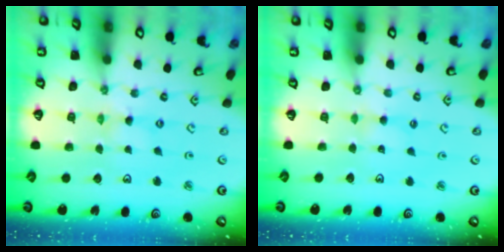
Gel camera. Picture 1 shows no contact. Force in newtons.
{"total": 2.5, "press": 2.5, "slide": 0.2}